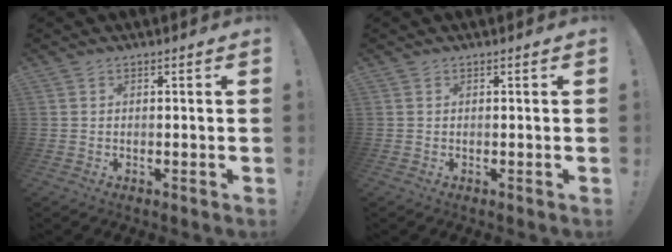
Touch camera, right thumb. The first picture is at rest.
{"total": 0.0}